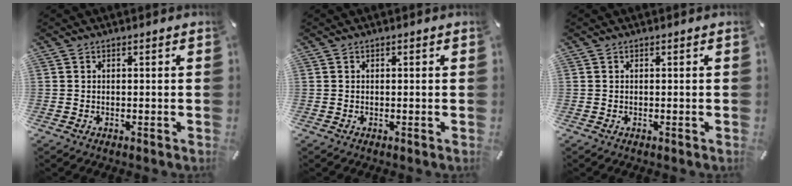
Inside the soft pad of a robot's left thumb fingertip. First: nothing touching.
{"total": 0.0}
{"total": 0.0}